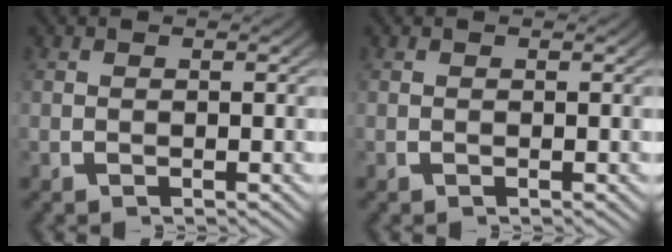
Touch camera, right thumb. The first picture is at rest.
{"total": 0.0}